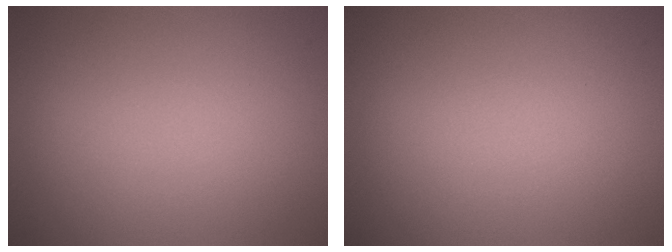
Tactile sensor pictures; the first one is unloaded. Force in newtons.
{"total": 0.0}